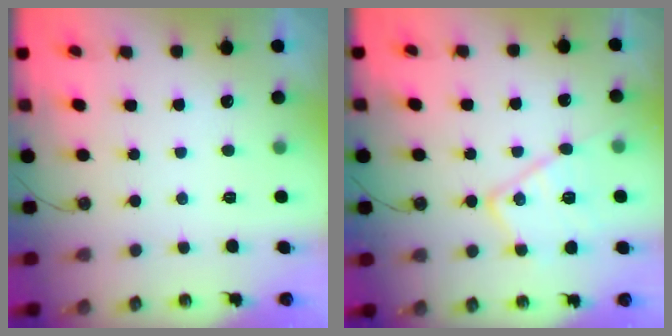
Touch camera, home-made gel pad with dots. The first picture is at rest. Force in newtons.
{"total": 13.9, "press": 13.9, "slide": 1.2}